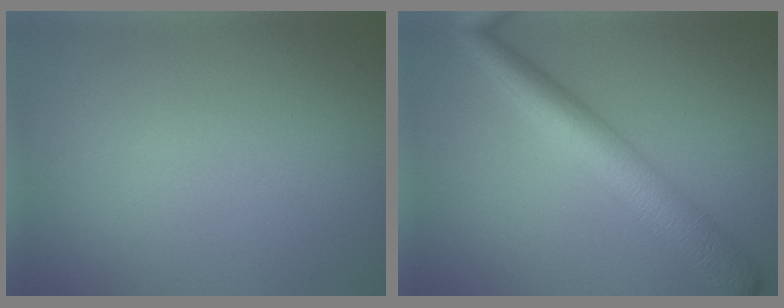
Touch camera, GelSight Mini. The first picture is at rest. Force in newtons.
{"total": 6.1, "press": 6.1, "slide": 0.1}